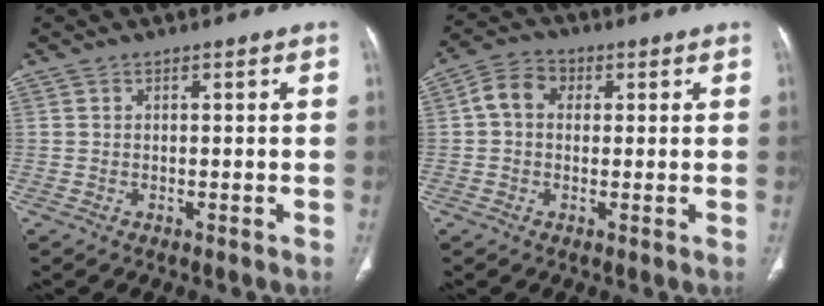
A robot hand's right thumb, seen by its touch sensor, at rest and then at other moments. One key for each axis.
{"total": 5.8, "fx": 0.9, "fy": 4.6, "fz": 3.5, "tx": -0.053, "ty": 0.015, "tz": 0.008}